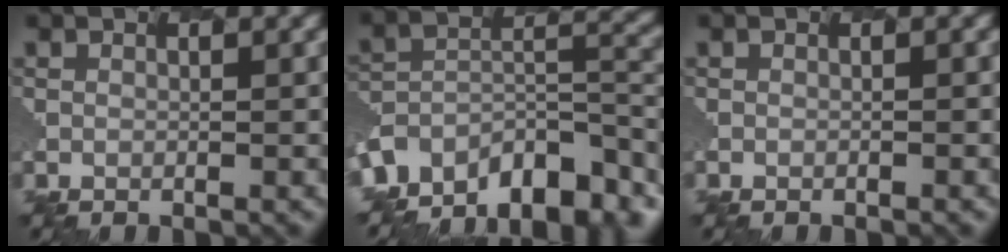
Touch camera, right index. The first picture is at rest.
{"total": 10.5, "force": [-8.0, 5.2, 4.5], "torque": [-0.082, 0.012, -0.139]}
{"total": 0.5, "force": [-0.5, 0.1, 0.1], "torque": [0.003, 0.003, -0.009]}